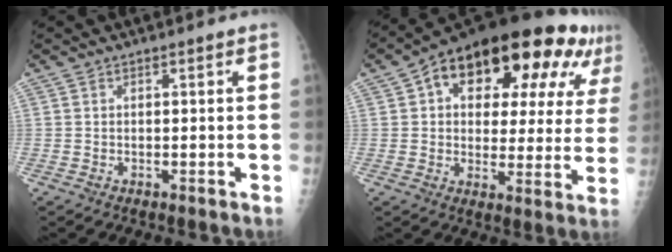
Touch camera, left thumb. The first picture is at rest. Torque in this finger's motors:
{"motor_torque": [0.38, 1.61, 1.85, -0.90, 0.27]}